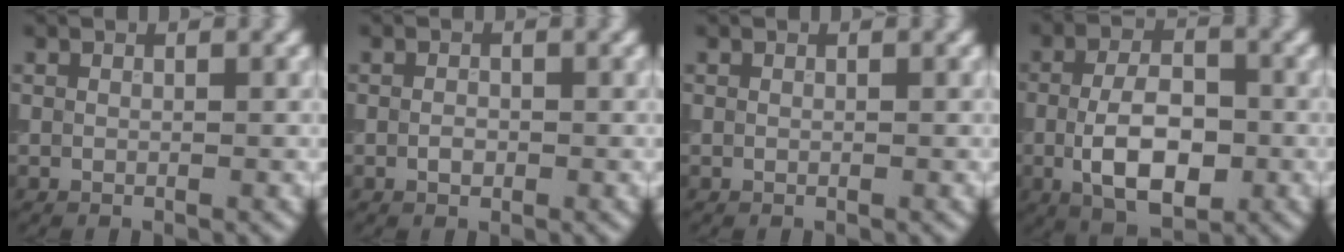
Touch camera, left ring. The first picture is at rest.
{"total": 0.9, "force": [-0.2, 0.6, 0.7], "torque": [-0.012, 0.000, -0.005]}
{"total": 0.0}
{"total": 6.8, "force": [-1.3, 3.5, 5.7], "torque": [-0.104, -0.002, -0.025]}